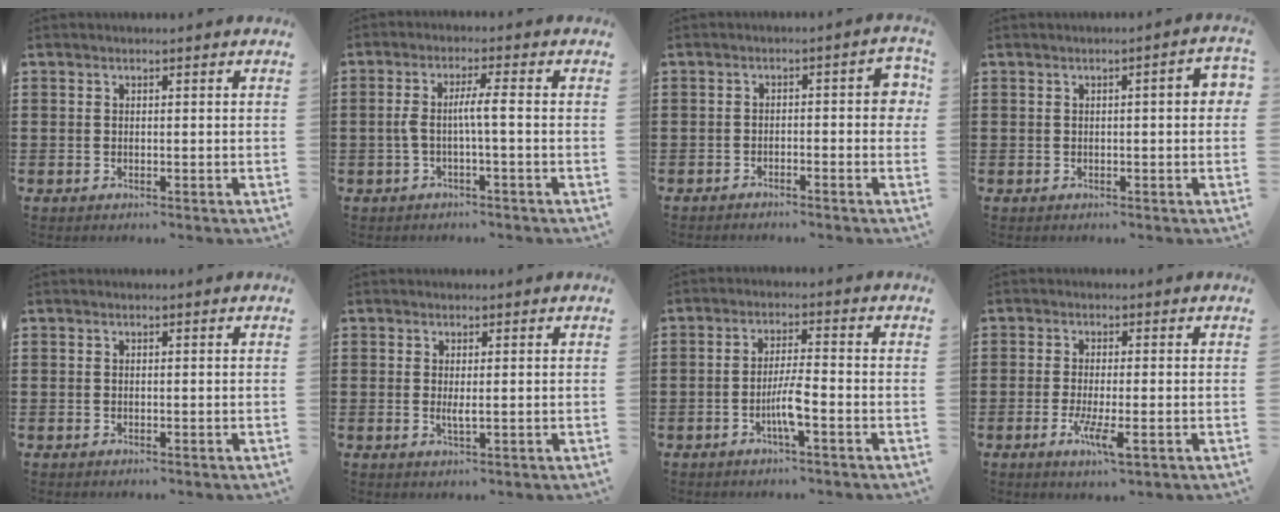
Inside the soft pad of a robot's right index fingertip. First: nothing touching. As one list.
[{"total": 4.0, "force": [-0.6, 0.1, 4.0], "torque": [-0.083, -0.002, -0.018]}, {"total": 3.0, "force": [-2.0, 0.5, 2.2], "torque": [-0.037, 0.004, -0.040]}, {"total": 2.4, "force": [0.0, 0.3, 2.3], "torque": [-0.031, -0.002, -0.002]}, {"total": 0.0}, {"total": 1.1, "force": [0.1, 0.2, 1.1], "torque": [-0.021, -0.002, 0.002]}, {"total": 4.5, "force": [-1.8, 0.3, 4.1], "torque": [-0.084, -0.007, -0.038]}, {"total": 4.9, "force": [-1.9, 0.8, 4.4], "torque": [-0.100, -0.021, -0.037]}]